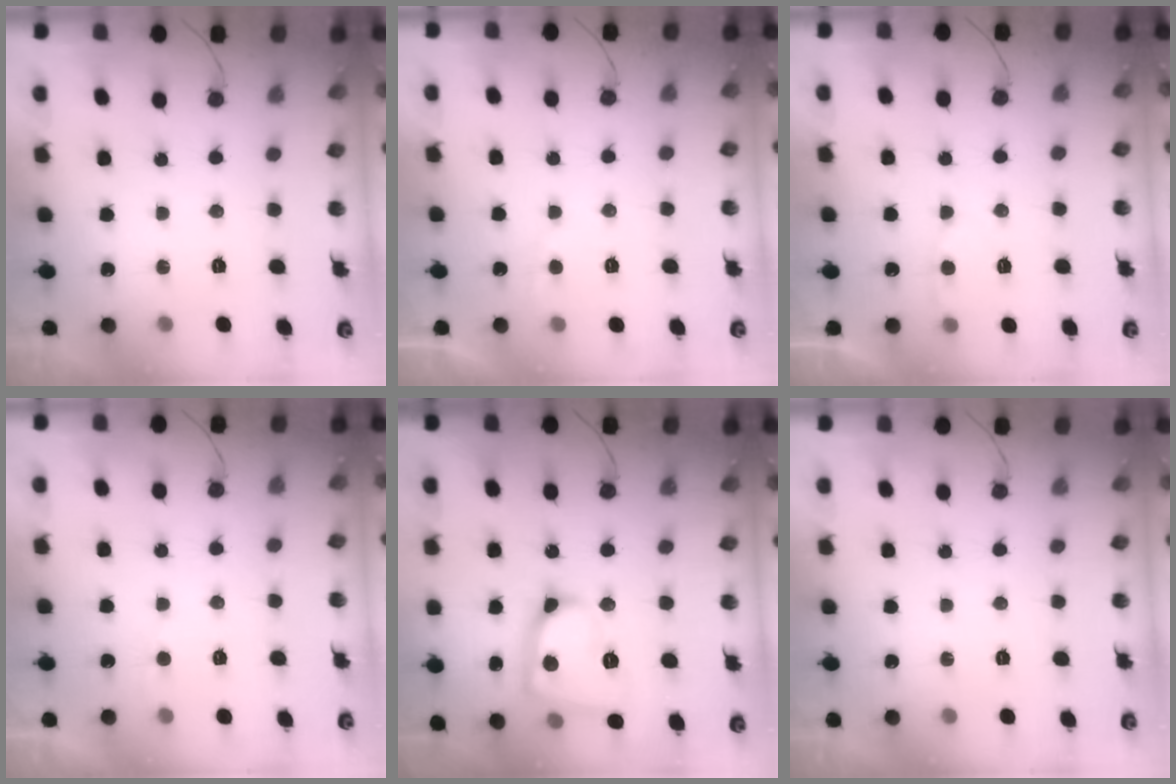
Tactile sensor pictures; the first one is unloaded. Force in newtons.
{"total": 1.4, "press": 1.4, "slide": 0.2}
{"total": 3.0, "press": 3.0, "slide": 0.4}
{"total": 1.6, "press": 1.6, "slide": 0.2}
{"total": 14.9, "press": 14.8, "slide": 1.5}
{"total": 0.0}